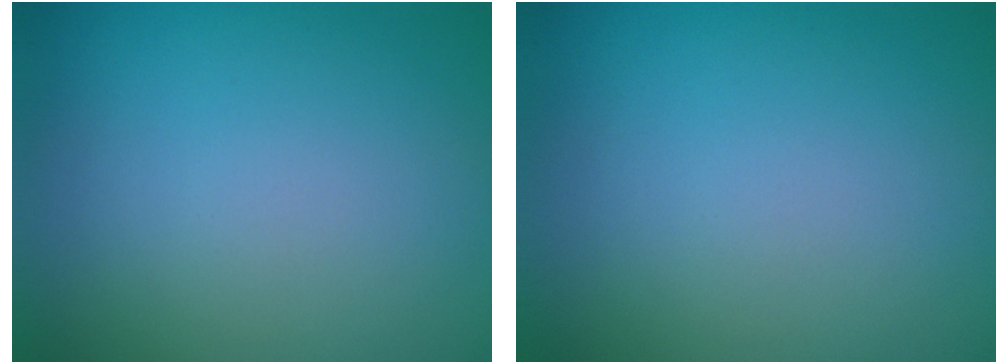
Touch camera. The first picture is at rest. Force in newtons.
{"total": 0.0}